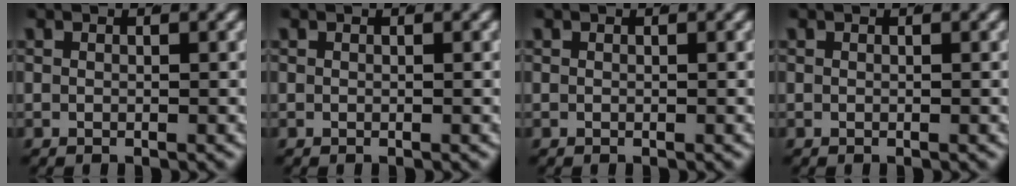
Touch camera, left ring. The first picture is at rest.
{"total": 0.0}
{"total": 0.0}
{"total": 0.0}